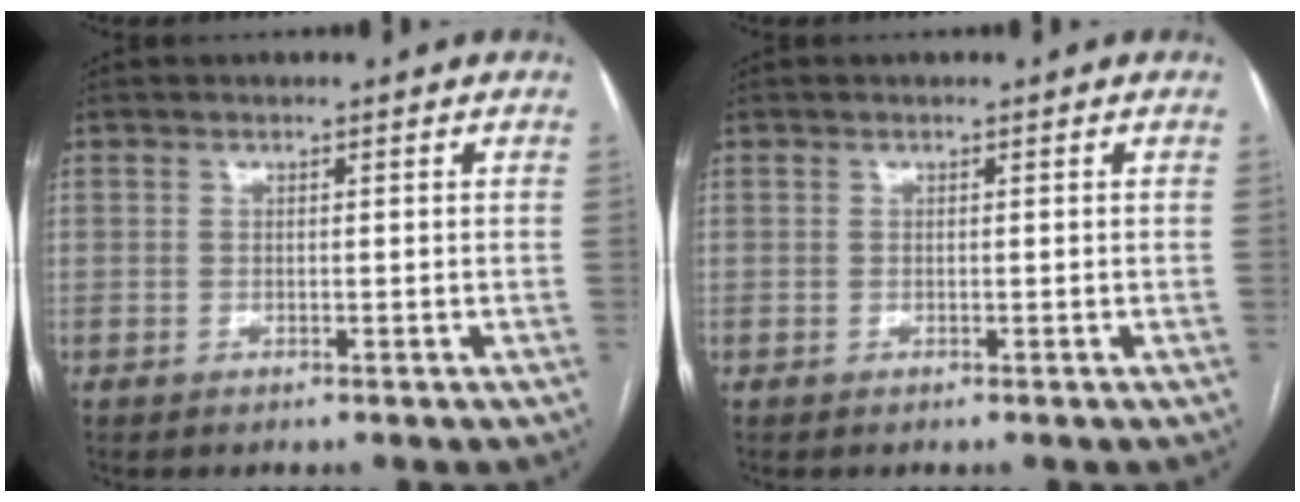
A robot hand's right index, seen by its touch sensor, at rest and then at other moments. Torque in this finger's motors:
{"motor_torque": [0.00, 0.00, 0.00, 0.00]}